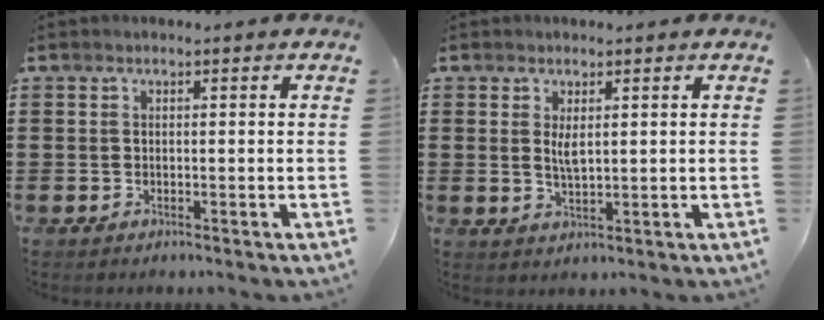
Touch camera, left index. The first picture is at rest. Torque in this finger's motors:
{"motor_torque": [0.03, 0.00, 0.08, 0.04]}